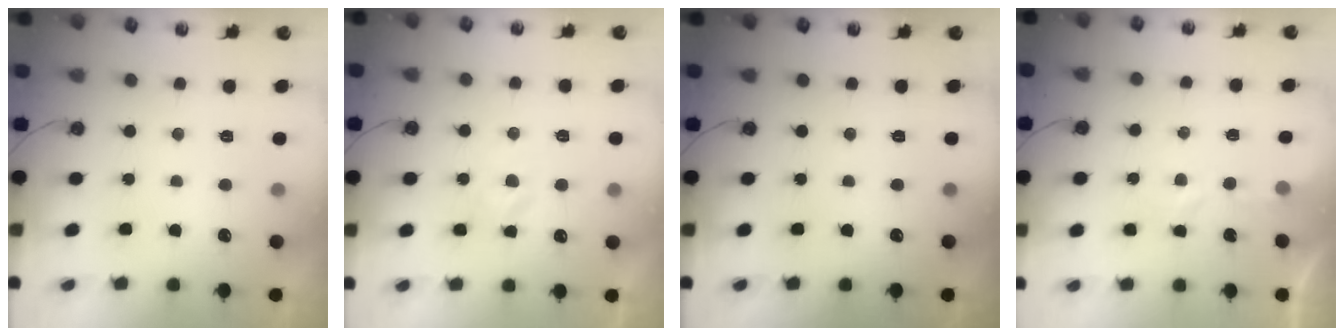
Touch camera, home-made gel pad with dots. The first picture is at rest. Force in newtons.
{"total": 5.0, "press": 4.9, "slide": 0.7}
{"total": 0.0}
{"total": 2.2, "press": 2.1, "slide": 0.4}